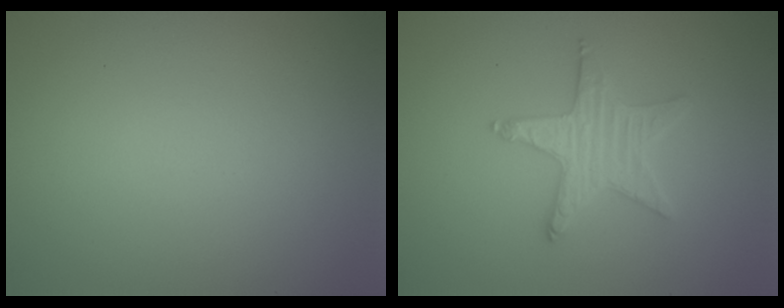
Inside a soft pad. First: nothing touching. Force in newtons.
{"total": 3.0, "press": 3.0, "slide": 0.5}